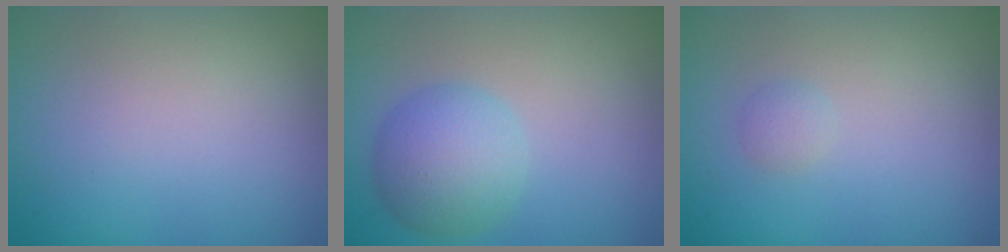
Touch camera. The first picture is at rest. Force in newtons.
{"total": 4.7, "press": 4.7, "slide": 0.1}
{"total": 0.9, "press": 0.9, "slide": 0.0}